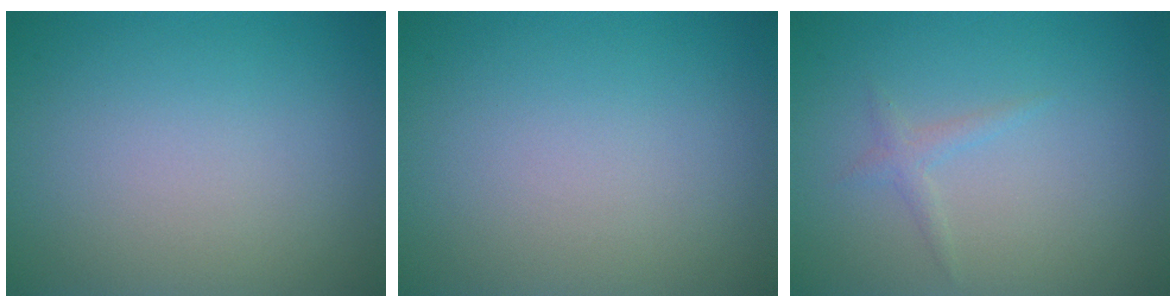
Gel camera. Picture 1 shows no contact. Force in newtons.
{"total": 0.0}
{"total": 1.0, "press": 1.0, "slide": 0.1}